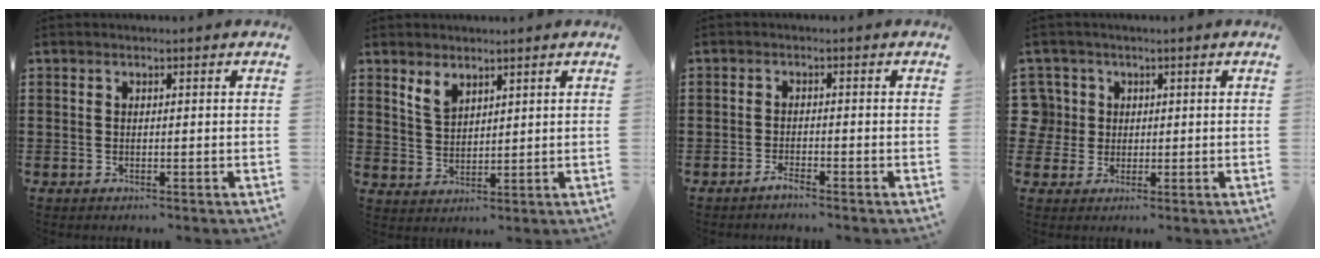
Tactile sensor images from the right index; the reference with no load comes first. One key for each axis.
{"total": 3.4, "fx": 2.6, "fy": 1.8, "fz": 1.4, "tx": -0.035, "ty": 0.004, "tz": 0.049}
{"total": 1.5, "fx": -1.4, "fy": 0.1, "fz": 0.6, "tx": -0.013, "ty": -0.001, "tz": -0.026}
{"total": 4.2, "fx": 0.6, "fy": 4.1, "fz": 0.5, "tx": -0.037, "ty": 0.011, "tz": 0.008}